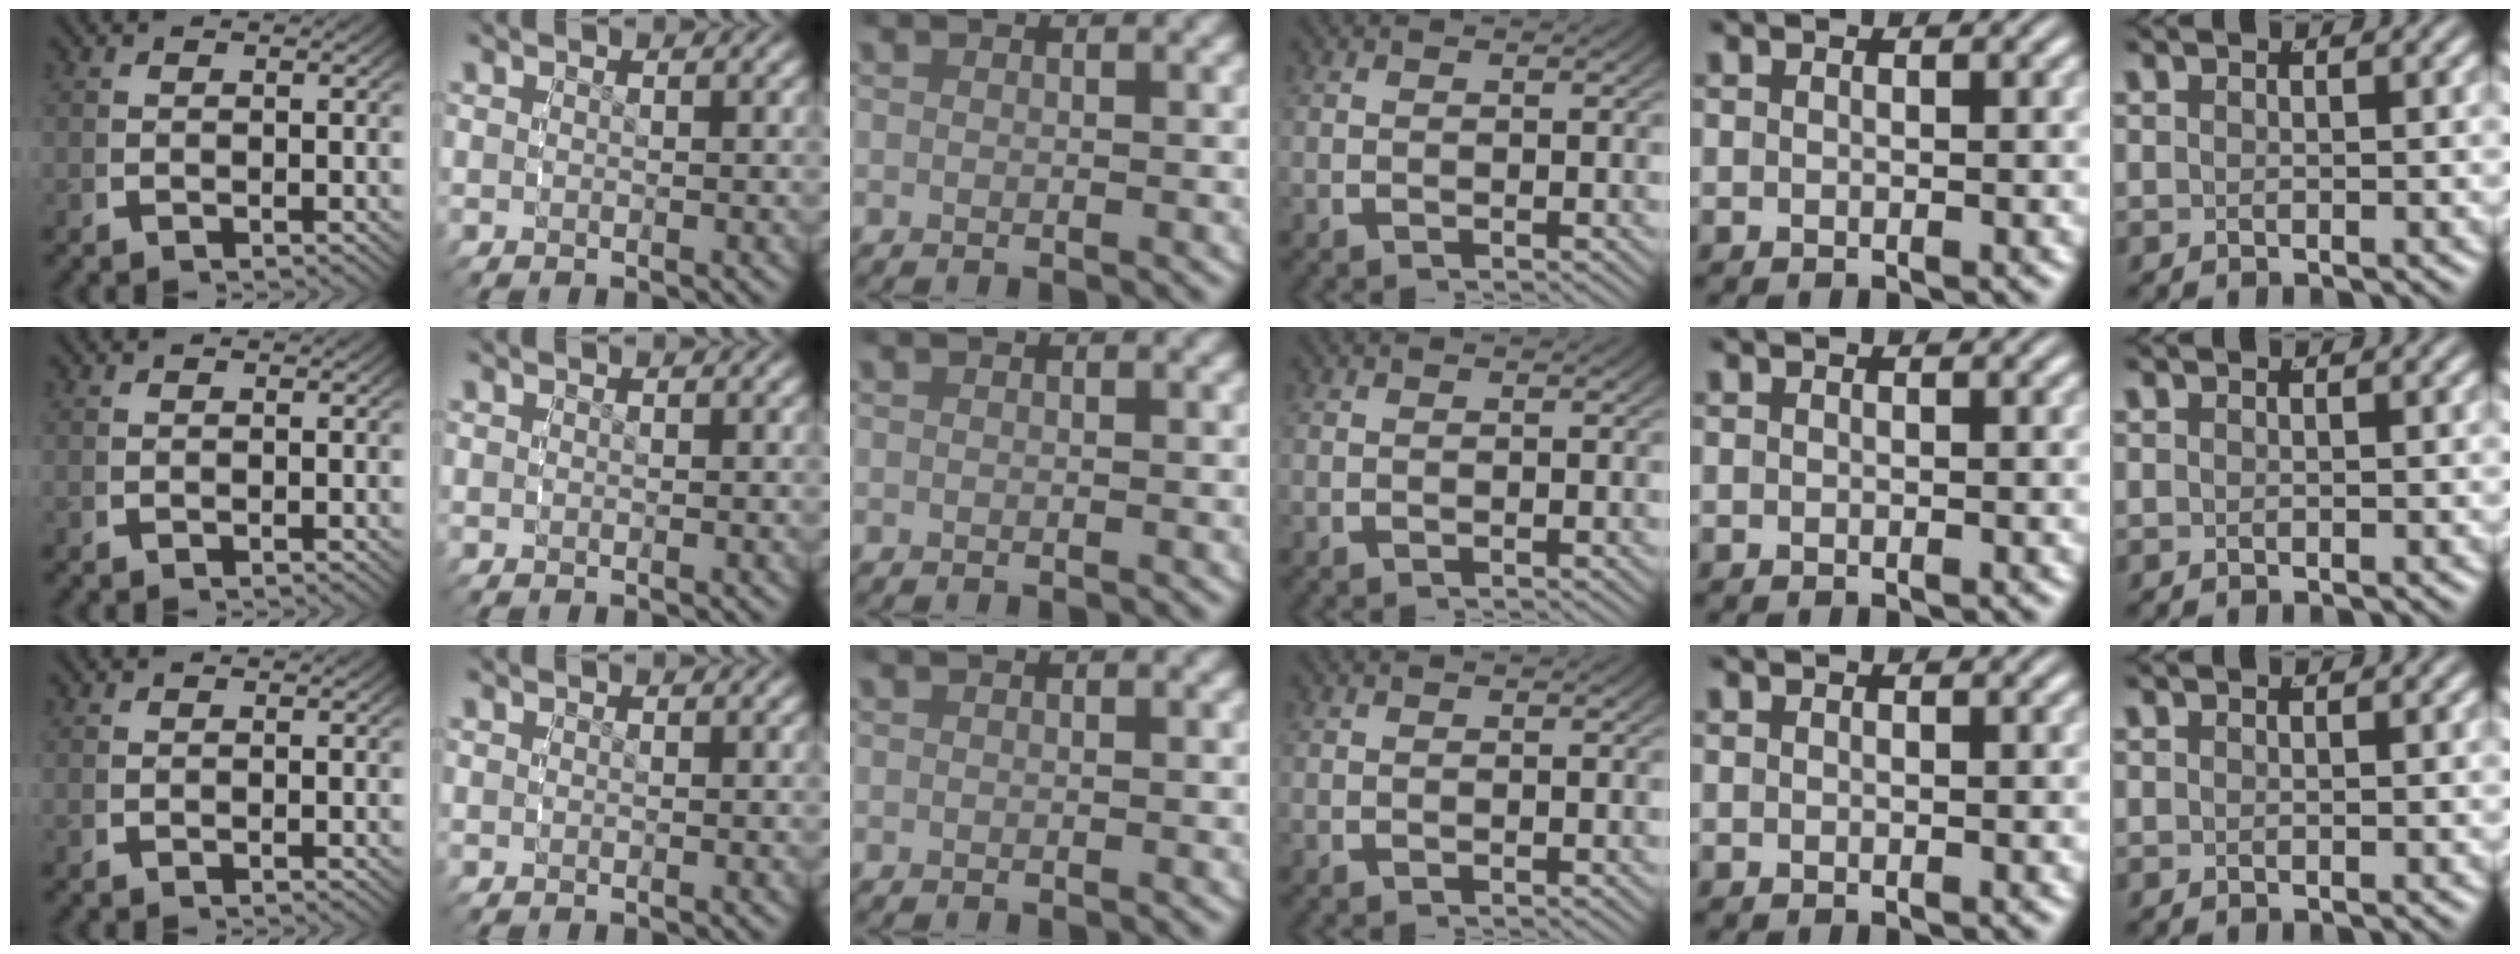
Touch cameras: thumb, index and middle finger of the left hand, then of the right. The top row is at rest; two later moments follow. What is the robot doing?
{"motion": "reach", "object": "backpack"}